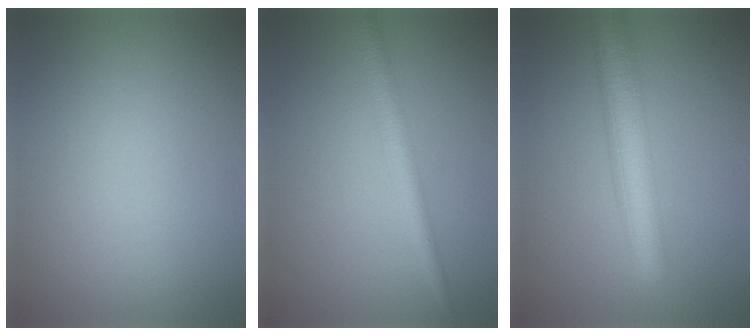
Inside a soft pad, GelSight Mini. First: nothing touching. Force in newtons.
{"total": 2.6, "press": 2.6, "slide": 0.1}
{"total": 5.8, "press": 5.8, "slide": 0.2}